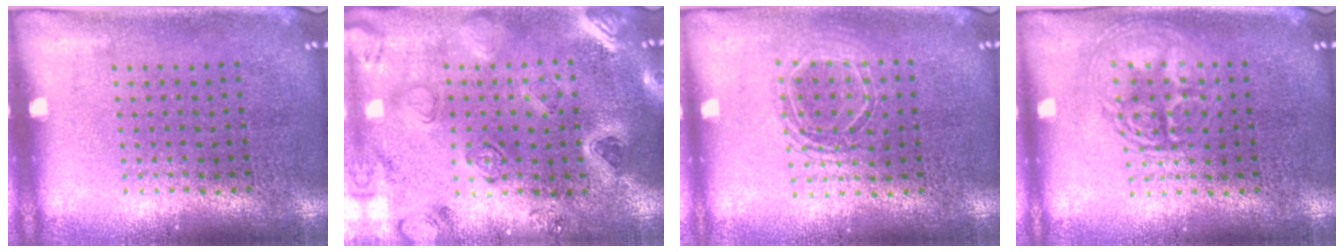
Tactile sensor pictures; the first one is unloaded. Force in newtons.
{"total": 2.3, "press": 2.3, "slide": 0.3}
{"total": 1.5, "press": 1.3, "slide": 0.7}
{"total": 2.9, "press": 2.9, "slide": 0.4}